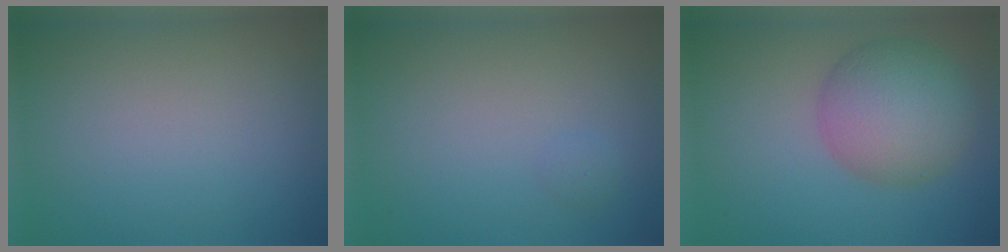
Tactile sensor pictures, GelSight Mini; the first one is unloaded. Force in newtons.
{"total": 0.6, "press": 0.6, "slide": 0.0}
{"total": 6.6, "press": 6.6, "slide": 0.2}